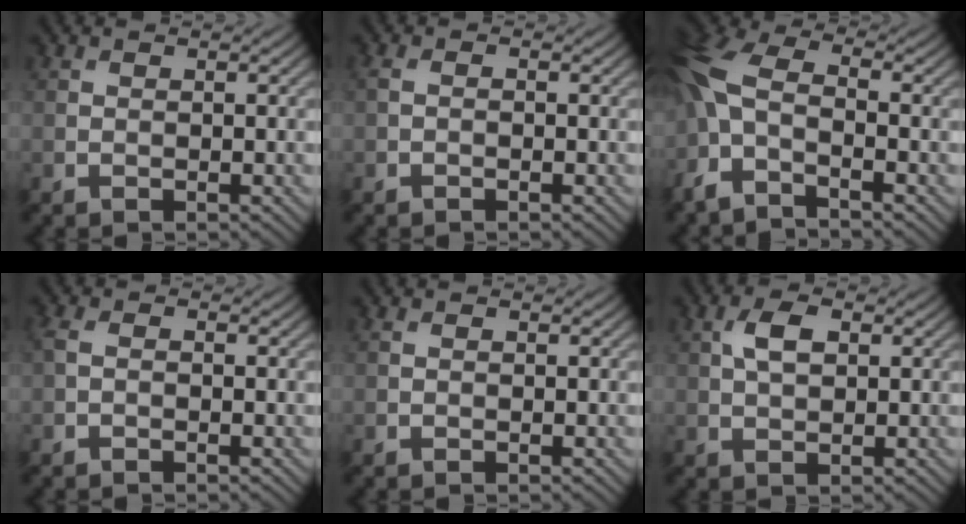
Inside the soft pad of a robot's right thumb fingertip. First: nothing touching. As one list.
[{"total": 1.1, "force": [-0.2, 0.6, 0.9], "torque": [-0.023, 0.001, -0.007]}, {"total": 8.1, "force": [-3.4, 3.9, 6.2], "torque": [-0.155, 0.000, -0.086]}, {"total": 1.5, "force": [-0.3, 0.8, 1.2], "torque": [-0.032, 0.002, -0.011]}, {"total": 0.0}, {"total": 3.6, "force": [1.0, 1.9, 2.9], "torque": [-0.062, 0.005, 0.017]}]